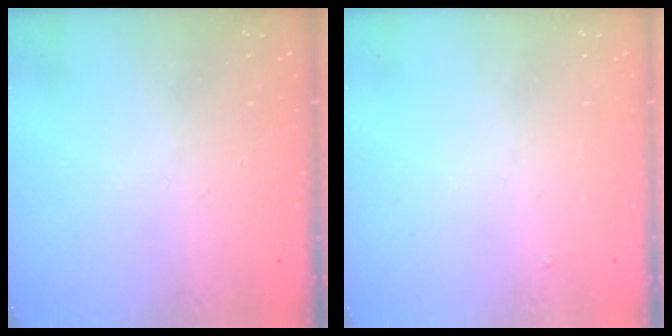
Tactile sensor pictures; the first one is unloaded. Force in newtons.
{"total": 1.9, "press": 1.9, "slide": 0.3}